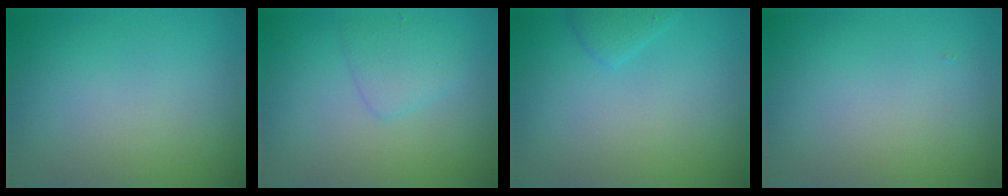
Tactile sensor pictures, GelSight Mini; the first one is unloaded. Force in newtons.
{"total": 2.2, "press": 2.2, "slide": 0.1}
{"total": 1.2, "press": 1.2, "slide": 0.2}
{"total": 0.0}